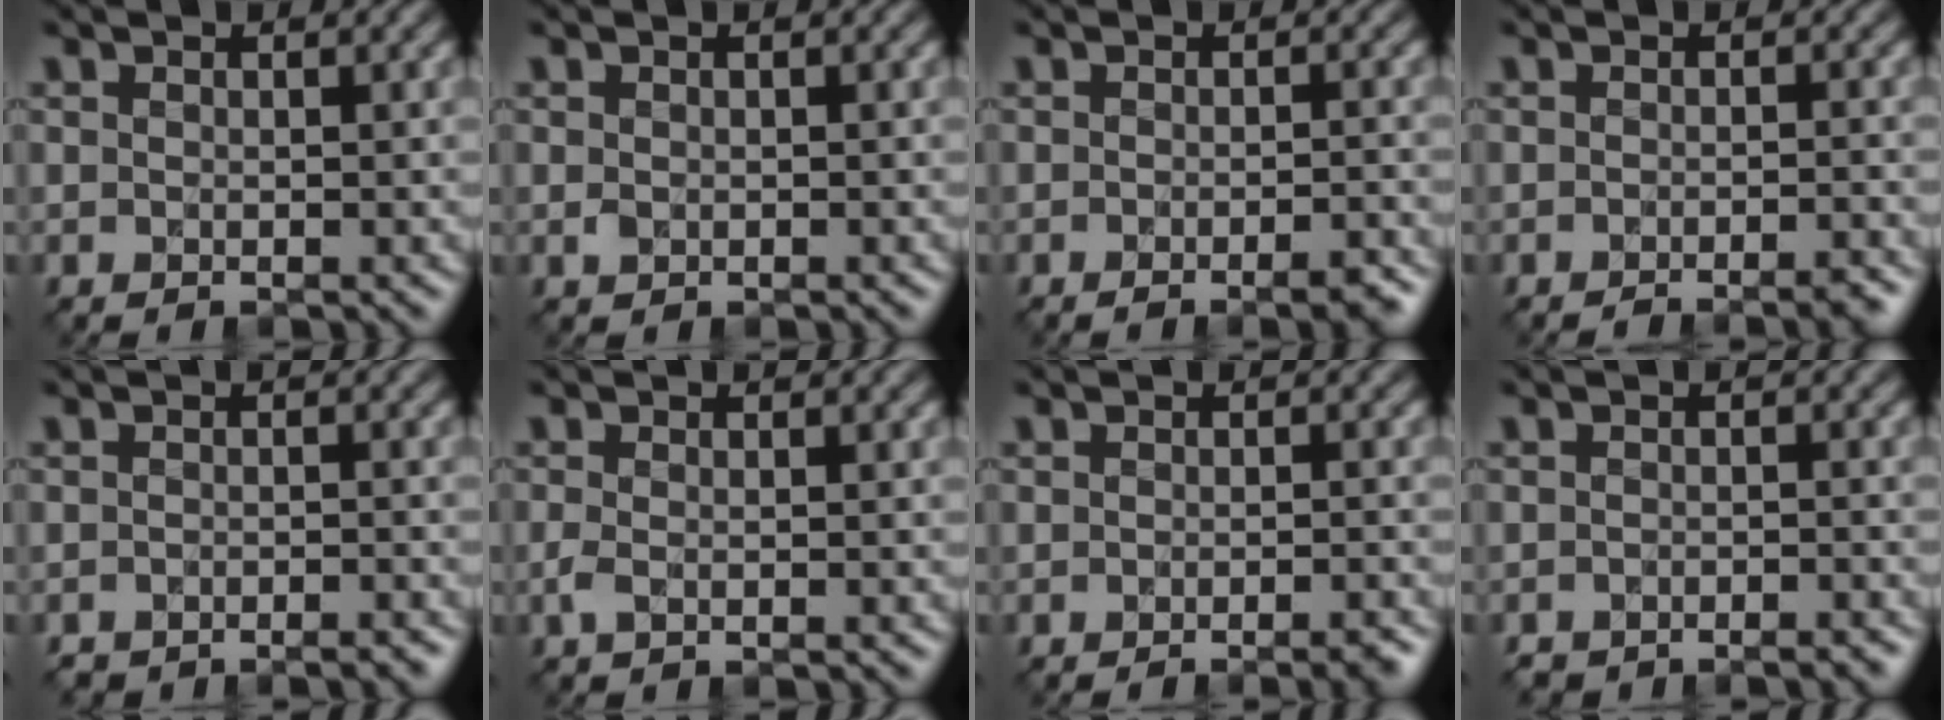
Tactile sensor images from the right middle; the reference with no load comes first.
{"total": 0.6, "force": [-0.1, 0.5, 0.3], "torque": [-0.005, -0.004, -0.001]}
{"total": 2.9, "force": [-1.9, 0.7, 2.1], "torque": [-0.022, 0.003, -0.027]}
{"total": 2.5, "force": [-2.0, 0.4, 1.4], "torque": [-0.010, 0.002, -0.033]}
{"total": 2.7, "force": [-2.7, 0.4, 0.3], "torque": [-0.008, 0.008, -0.029]}
{"total": 1.1, "force": [-0.4, 0.4, 0.9], "torque": [-0.024, -0.005, -0.011]}
{"total": 2.4, "force": [-1.8, 0.4, 1.4], "torque": [-0.008, 0.003, -0.028]}
{"total": 3.3, "force": [-3.2, 0.6, 0.3], "torque": [-0.003, 0.007, -0.037]}